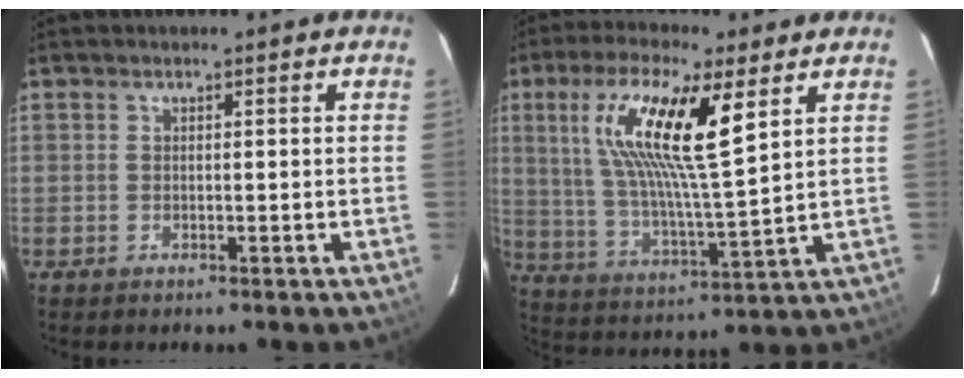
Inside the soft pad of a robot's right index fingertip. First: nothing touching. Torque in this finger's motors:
{"motor_torque": [1.18, 0.09, 1.05, 0.21]}